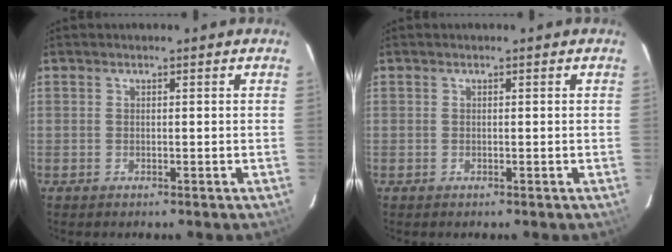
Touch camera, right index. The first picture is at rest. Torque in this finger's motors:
{"motor_torque": [0.00, 0.00, 0.01, 0.01]}